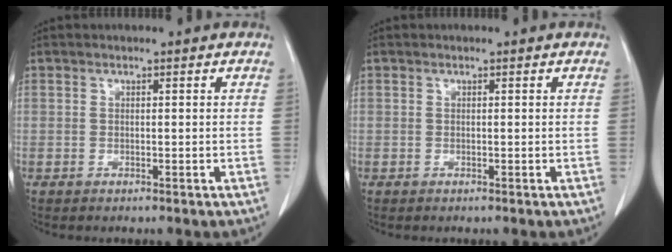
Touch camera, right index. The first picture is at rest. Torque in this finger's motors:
{"motor_torque": [0.00, 0.00, 0.00, 0.00]}